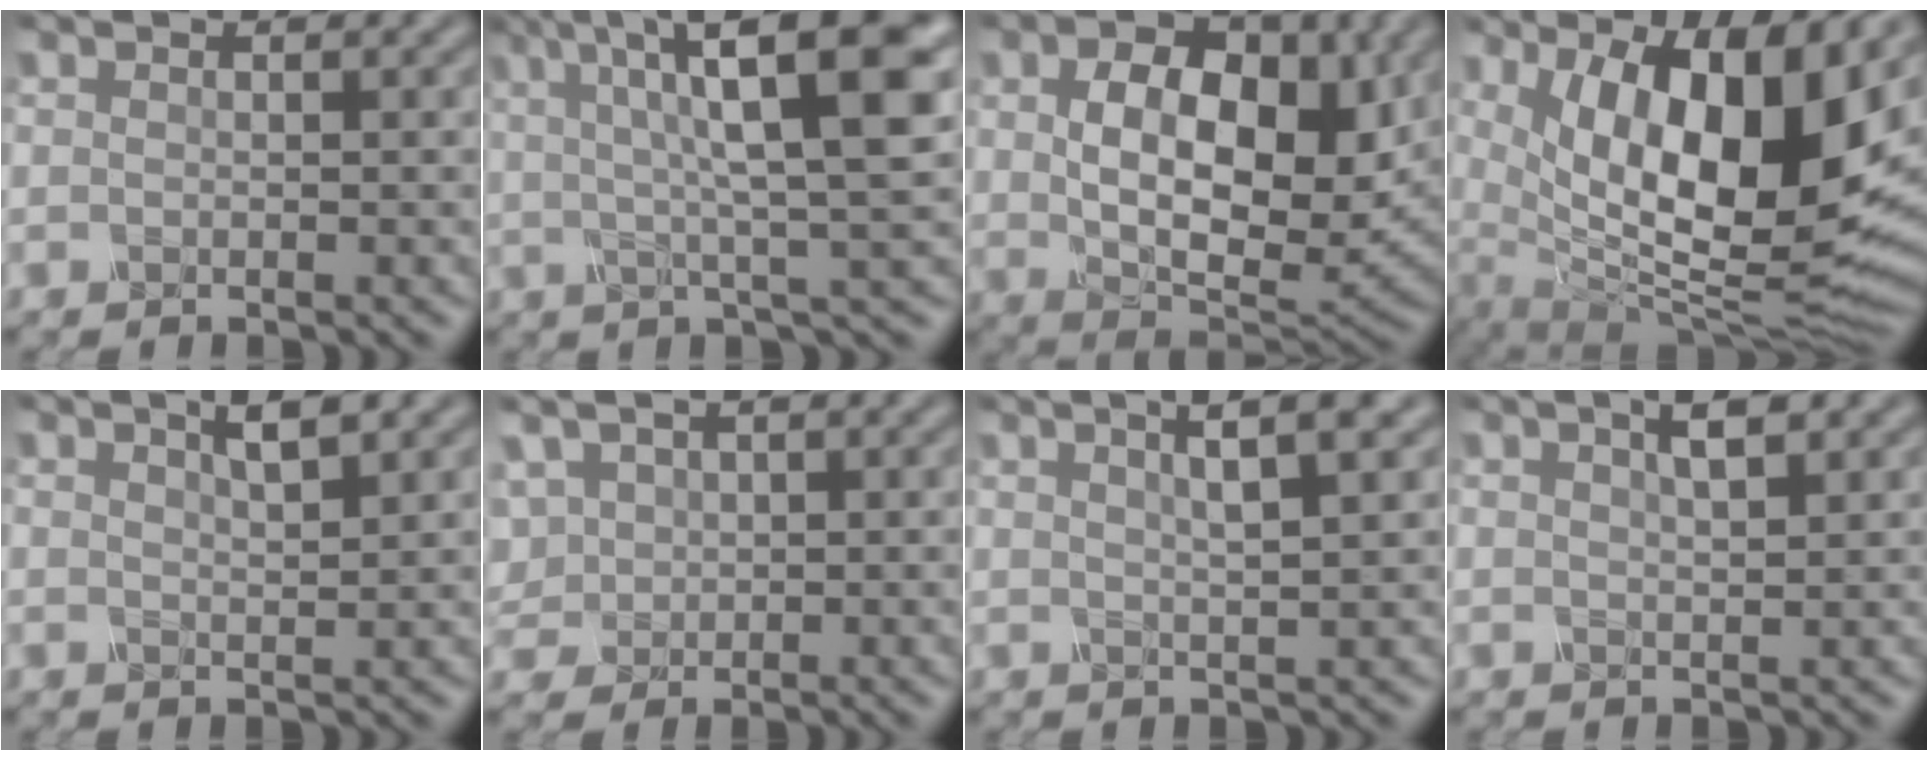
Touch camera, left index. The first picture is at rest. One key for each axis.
{"total": 11.6, "fx": 3.8, "fy": 2.7, "fz": 10.6, "tx": -0.152, "ty": 0.018, "tz": 0.054}
{"total": 10.2, "fx": 1.7, "fy": 6.4, "fz": 7.8, "tx": -0.145, "ty": -0.015, "tz": 0.037}
{"total": 16.0, "fx": 4.6, "fy": 6.7, "fz": 13.8, "tx": -0.197, "ty": 0.012, "tz": 0.079}
{"total": 2.3, "fx": 1.4, "fy": 0.4, "fz": 1.8, "tx": -0.024, "ty": 0.002, "tz": 0.024}
{"total": 2.0, "fx": 0.7, "fy": 1.6, "fz": 0.9, "tx": -0.035, "ty": 0.007, "tz": 0.021}
{"total": 5.2, "fx": 2.7, "fy": 1.1, "fz": 4.3, "tx": -0.050, "ty": 0.022, "tz": 0.024}
{"total": 2.9, "fx": 1.5, "fy": 0.7, "fz": 2.4, "tx": -0.026, "ty": 0.008, "tz": 0.016}